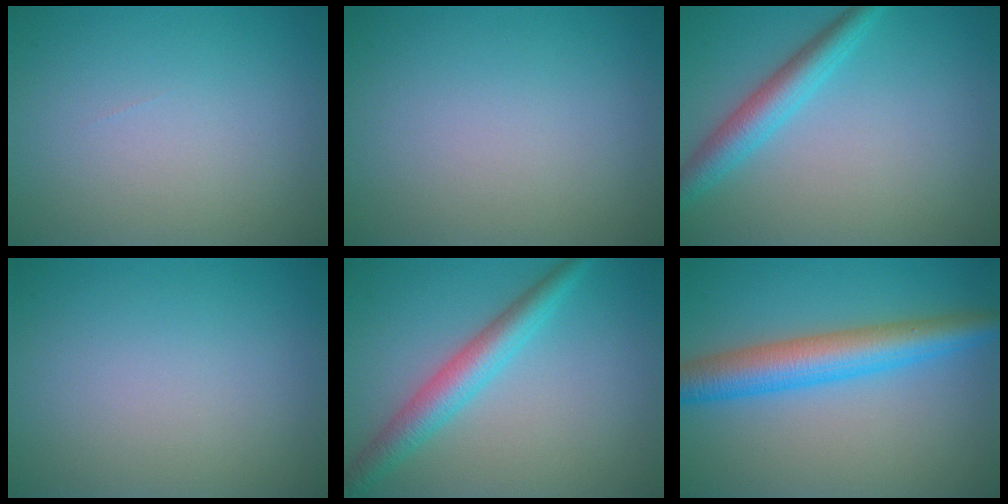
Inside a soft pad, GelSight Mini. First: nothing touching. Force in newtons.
{"total": 0.0}
{"total": 3.6, "press": 3.6, "slide": 0.1}
{"total": 0.0}
{"total": 4.1, "press": 4.1, "slide": 0.1}
{"total": 6.2, "press": 6.2, "slide": 0.1}